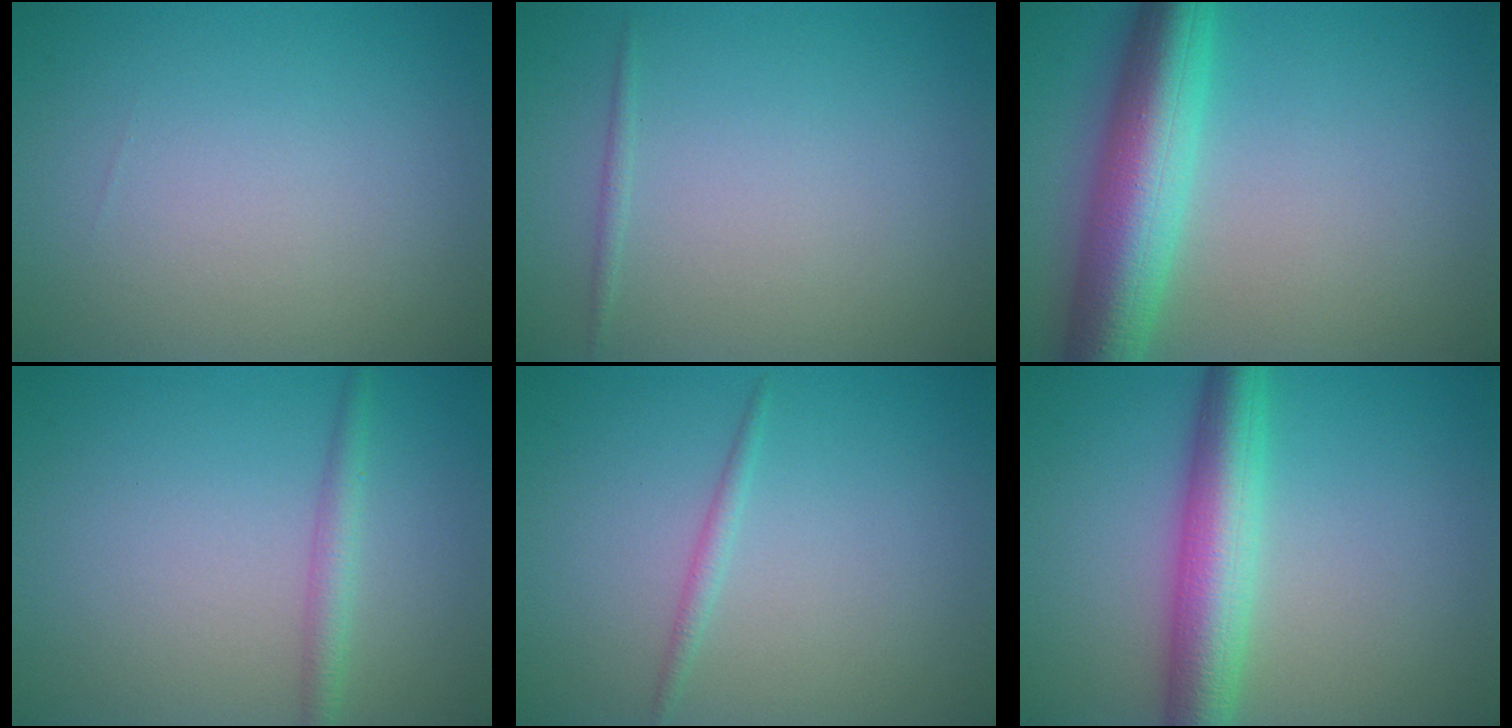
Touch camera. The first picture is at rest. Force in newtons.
{"total": 0.6, "press": 0.6, "slide": 0.0}
{"total": 8.5, "press": 8.4, "slide": 0.1}
{"total": 1.9, "press": 1.8, "slide": 0.1}
{"total": 1.0, "press": 1.0, "slide": 0.0}
{"total": 6.2, "press": 6.2, "slide": 0.1}